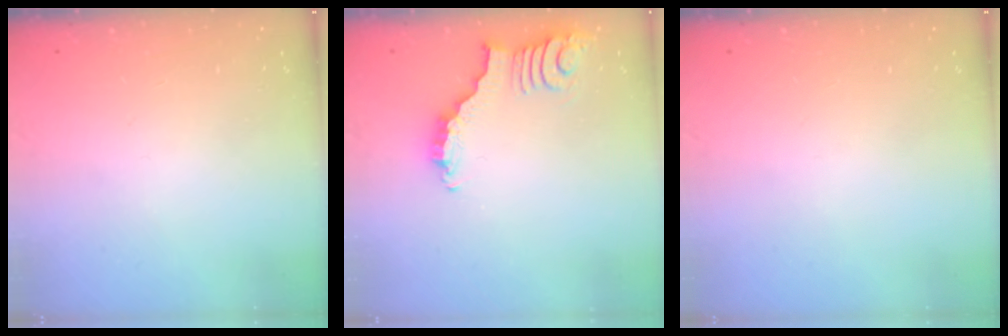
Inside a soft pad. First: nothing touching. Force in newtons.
{"total": 3.1, "press": 3.1, "slide": 0.4}
{"total": 0.0}